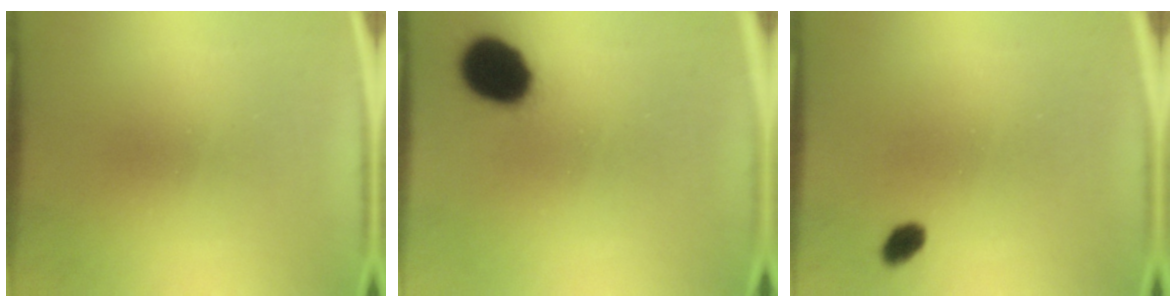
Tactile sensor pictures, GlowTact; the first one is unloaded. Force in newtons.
{"total": 13.0}
{"total": 2.4}